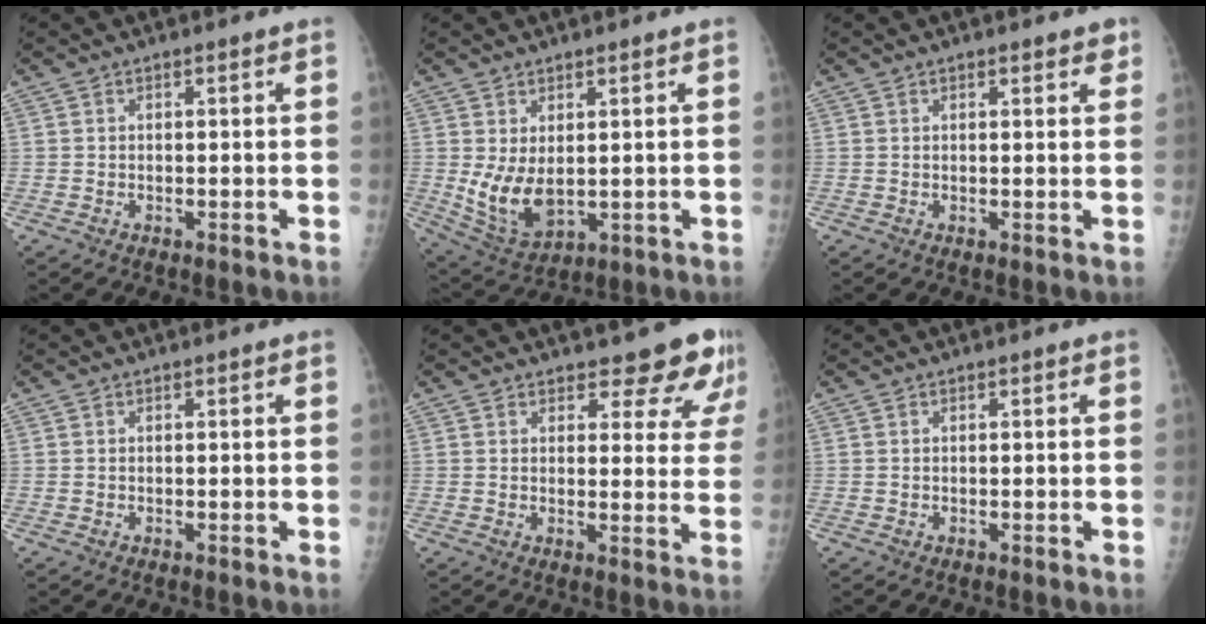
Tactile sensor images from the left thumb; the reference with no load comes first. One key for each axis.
{"total": 8.5, "fx": 0.8, "fy": 4.8, "fz": 7.0, "tx": -0.121, "ty": -0.023, "tz": 0.036}
{"total": 2.6, "fx": 1.8, "fy": 1.0, "fz": 1.6, "tx": -0.009, "ty": -0.005, "tz": 0.020}
{"total": 0.0}
{"total": 9.2, "fx": 7.8, "fy": 3.3, "fz": 3.5, "tx": -0.005, "ty": -0.049, "tz": 0.078}
{"total": 0.0}